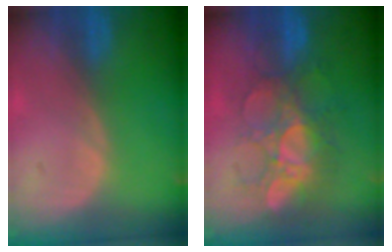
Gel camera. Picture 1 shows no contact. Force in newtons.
{"total": 9.2, "press": 8.5, "slide": 3.5}